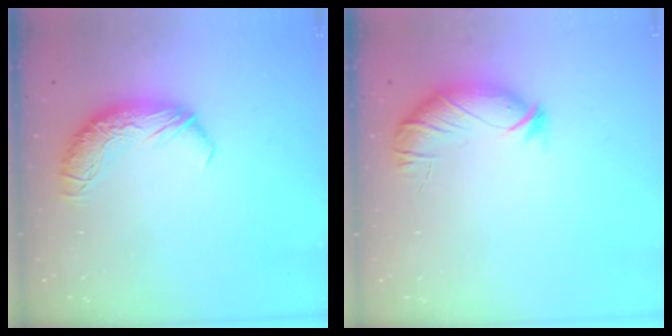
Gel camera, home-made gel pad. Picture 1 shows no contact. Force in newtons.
{"total": 3.5, "press": 3.3, "slide": 1.0}